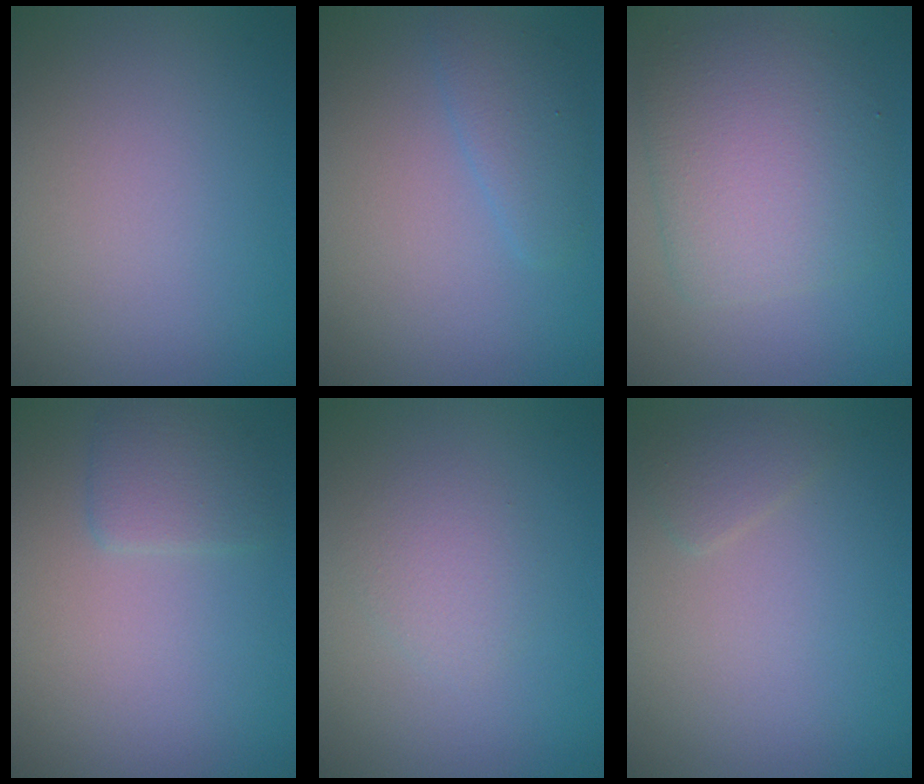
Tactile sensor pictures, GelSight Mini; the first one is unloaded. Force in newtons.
{"total": 2.2, "press": 2.2, "slide": 0.2}
{"total": 6.1, "press": 6.1, "slide": 0.2}
{"total": 2.0, "press": 2.0, "slide": 0.1}
{"total": 1.7, "press": 1.7, "slide": 0.0}
{"total": 1.3, "press": 1.3, "slide": 0.0}